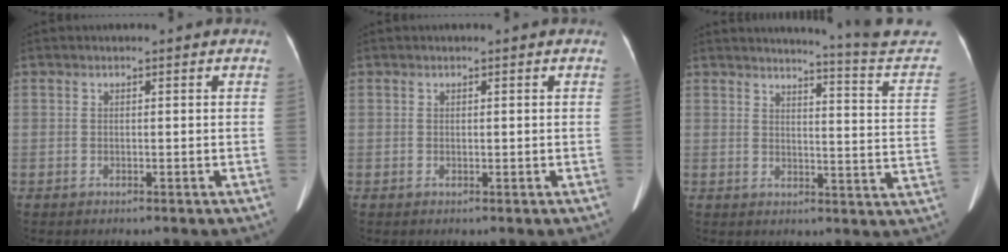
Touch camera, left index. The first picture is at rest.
{"total": 0.0}
{"total": 16.4, "force": [16.0, -2.2, 3.0], "torque": [-0.044, -0.131, 0.167]}